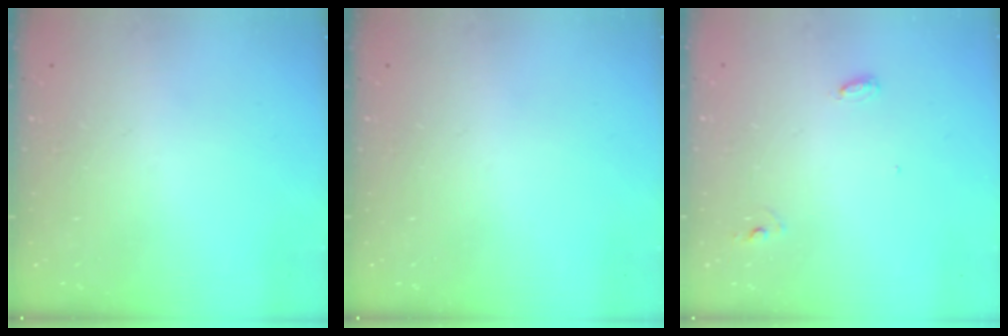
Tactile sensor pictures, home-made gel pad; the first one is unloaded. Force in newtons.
{"total": 0.0}
{"total": 4.5, "press": 4.5, "slide": 0.4}